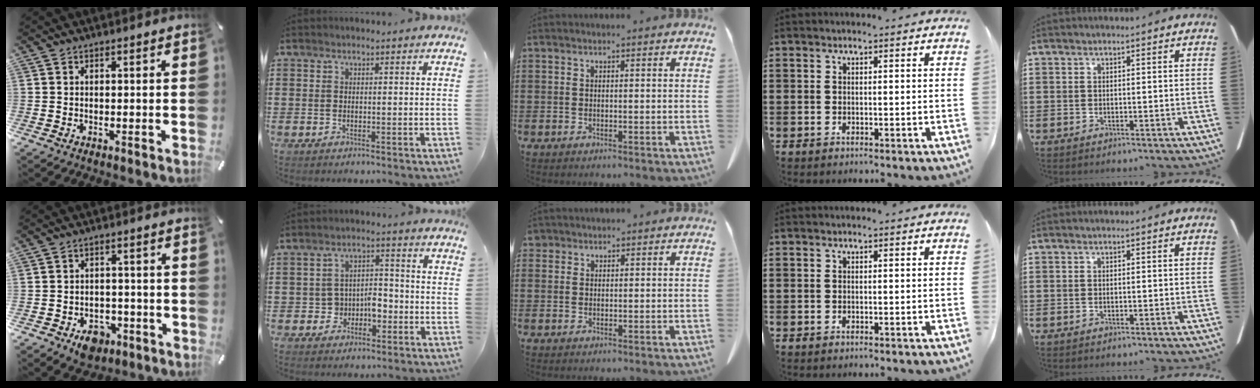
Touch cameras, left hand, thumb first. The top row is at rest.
{"thumb": {"total": 6.7, "force": [-3.5, 4.8, 3.0], "torque": [-0.046, 0.019, -0.062]}, "index": {"total": 4.8, "force": [-2.2, 3.5, 2.5], "torque": [-0.052, 0.011, -0.044]}, "middle": {"total": 1.2, "force": [1.0, 0.6, 0.1], "torque": [-0.007, 0.001, 0.020]}}